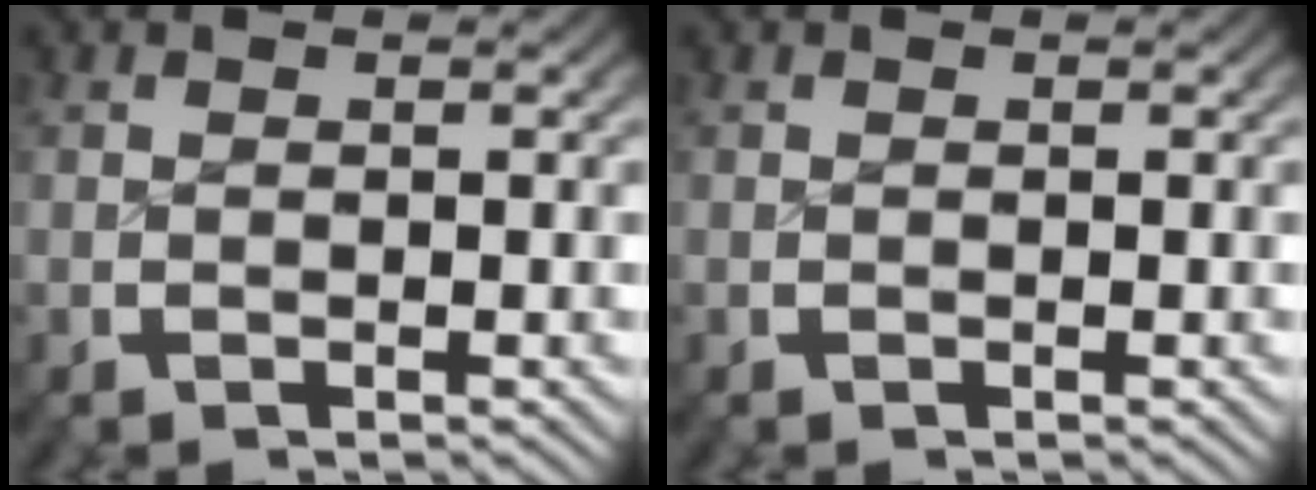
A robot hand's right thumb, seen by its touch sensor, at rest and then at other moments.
{"total": 0.0}